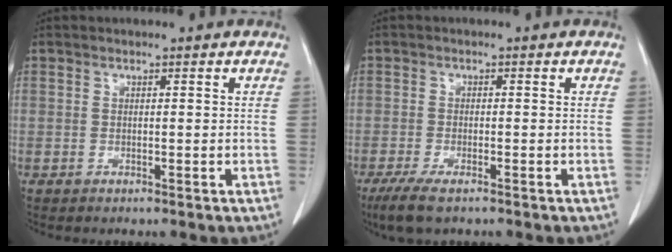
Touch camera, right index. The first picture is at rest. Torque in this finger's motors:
{"motor_torque": [0.21, -0.23, 0.13, 0.06]}